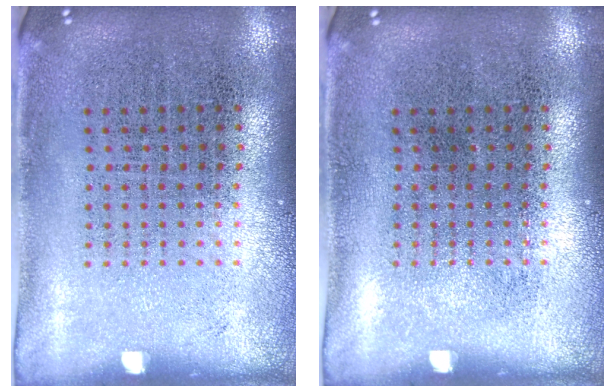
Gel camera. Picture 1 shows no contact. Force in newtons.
{"total": 0.0}